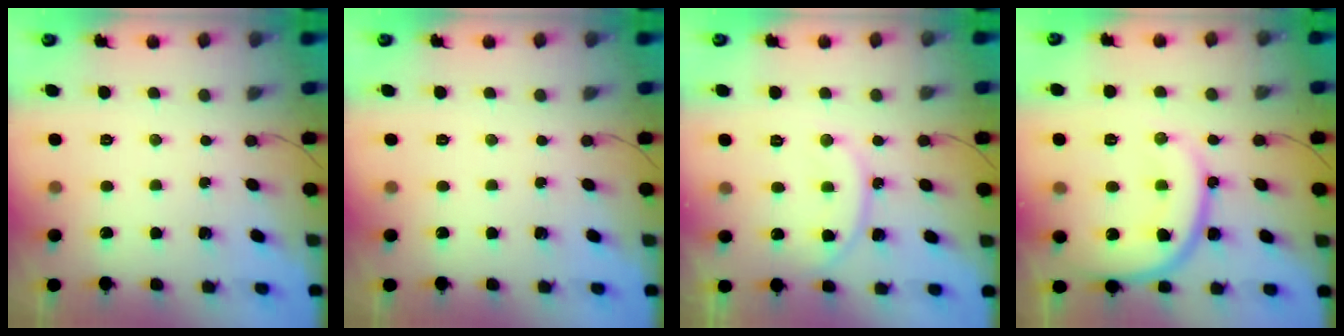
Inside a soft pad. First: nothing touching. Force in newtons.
{"total": 0.0}
{"total": 12.0, "press": 11.9, "slide": 1.0}
{"total": 17.3, "press": 17.2, "slide": 1.3}